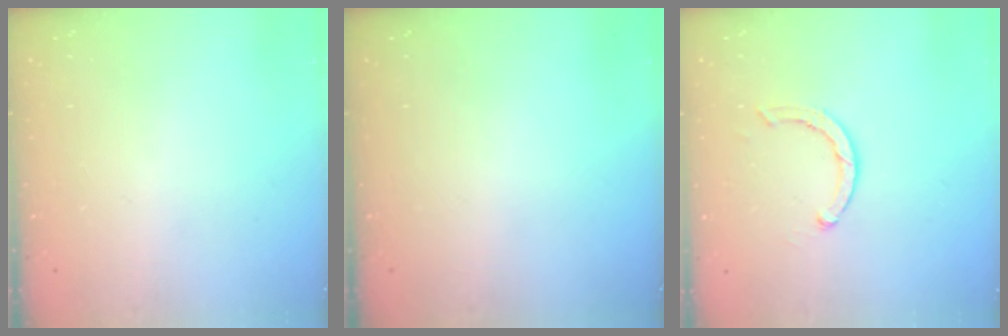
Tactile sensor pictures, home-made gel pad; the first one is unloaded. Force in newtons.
{"total": 0.0}
{"total": 2.6, "press": 2.5, "slide": 0.4}